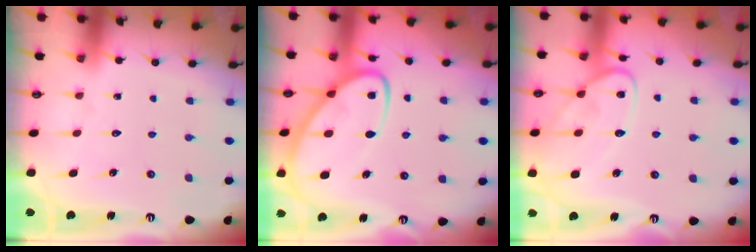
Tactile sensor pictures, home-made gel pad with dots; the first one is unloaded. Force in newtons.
{"total": 10.6, "press": 10.5, "slide": 1.0}
{"total": 13.2, "press": 13.2, "slide": 1.2}